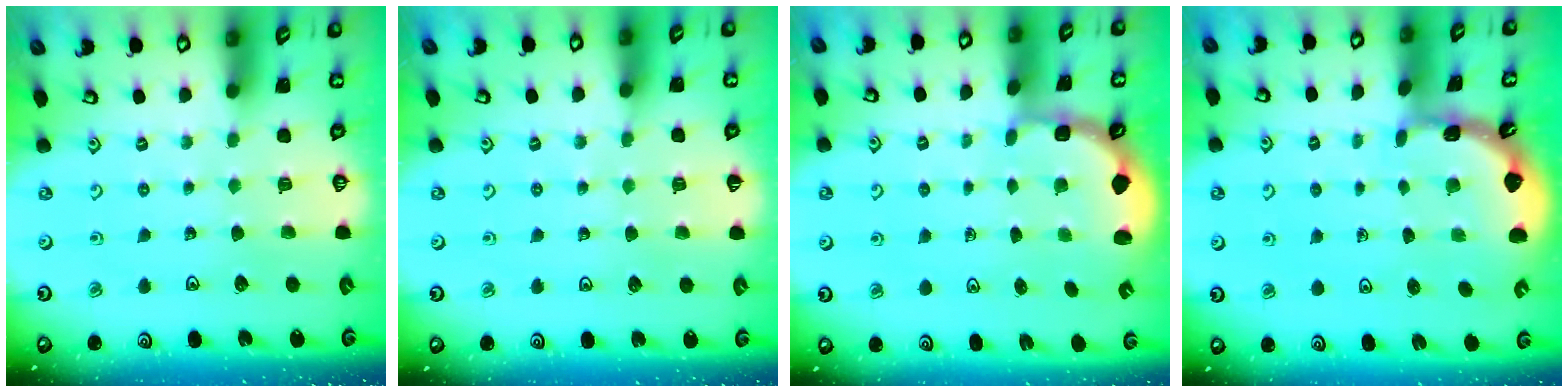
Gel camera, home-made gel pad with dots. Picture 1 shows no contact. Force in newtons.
{"total": 2.4, "press": 2.4, "slide": 0.5}
{"total": 2.7, "press": 2.1, "slide": 1.7}
{"total": 1.6, "press": 1.6, "slide": 0.1}